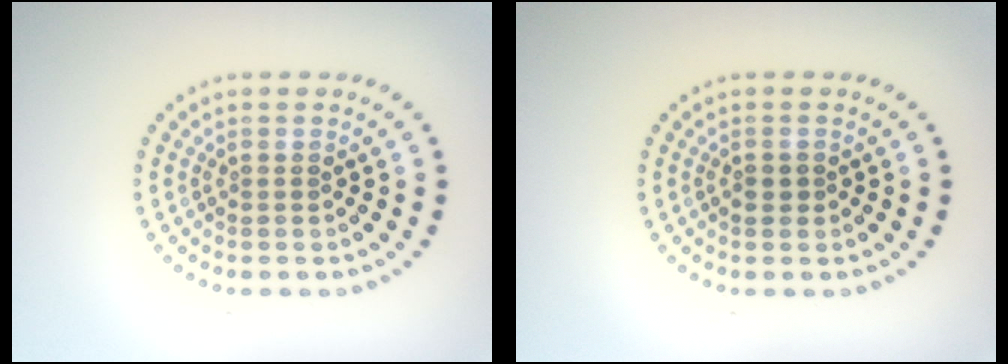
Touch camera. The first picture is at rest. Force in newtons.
{"total": 1.1, "press": 1.1, "slide": 0.3}